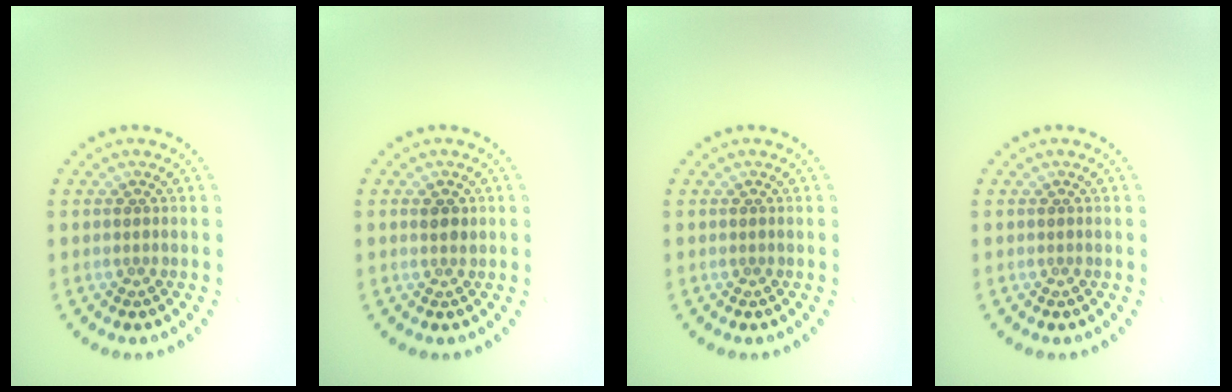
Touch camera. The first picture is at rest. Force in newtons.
{"total": 1.1, "press": 1.0, "slide": 0.2}
{"total": 0.0}
{"total": 0.0}